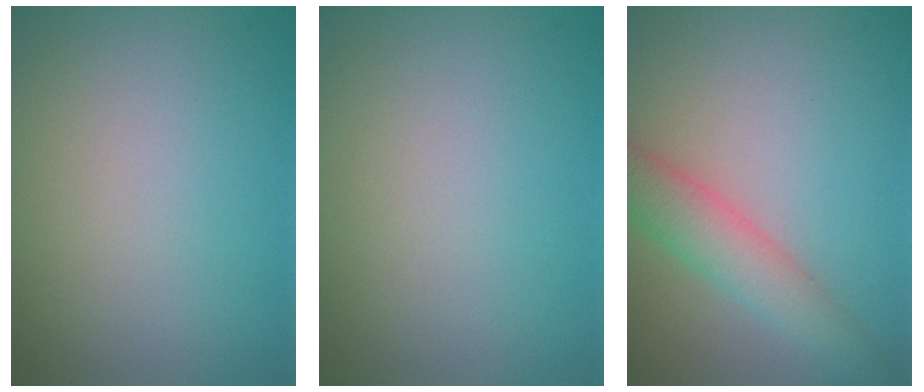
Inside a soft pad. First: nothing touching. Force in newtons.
{"total": 0.0}
{"total": 3.7, "press": 3.7, "slide": 0.2}